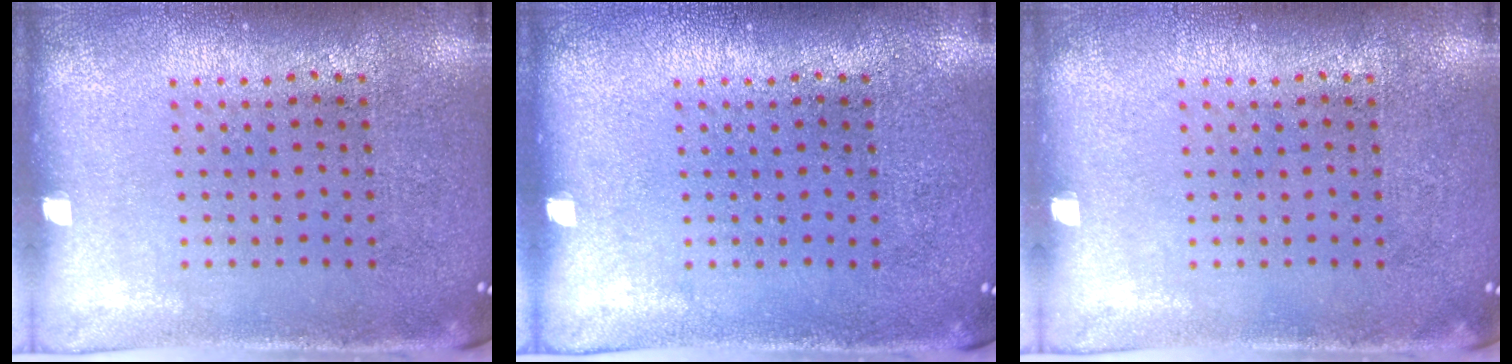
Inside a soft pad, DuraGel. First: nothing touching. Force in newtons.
{"total": 0.0}
{"total": 0.0}